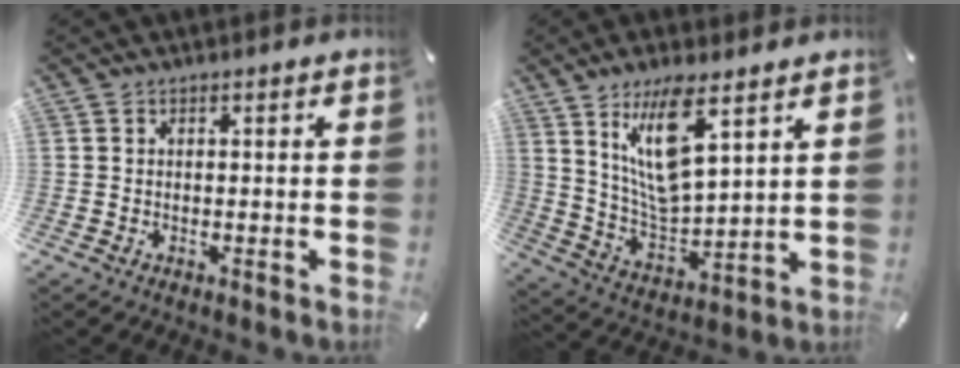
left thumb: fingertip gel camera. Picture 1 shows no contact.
{"total": 14.1, "force": [8.5, 4.5, 10.3], "torque": [-0.215, -0.039, 0.143]}